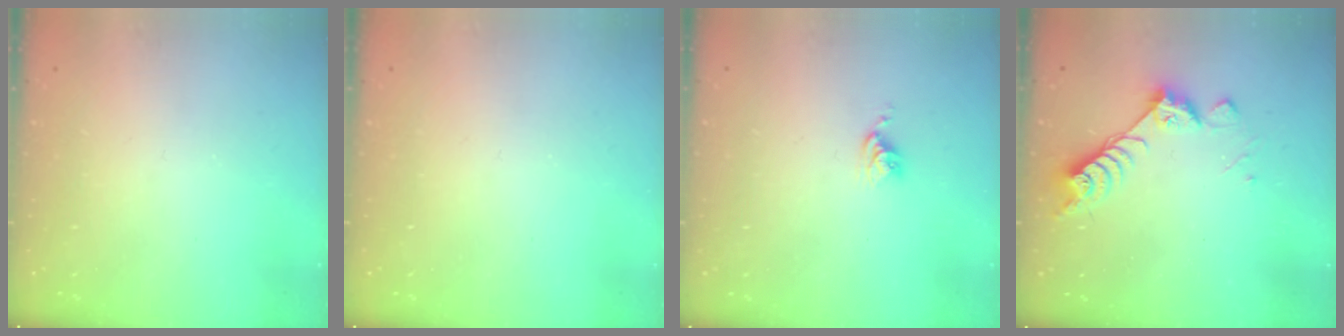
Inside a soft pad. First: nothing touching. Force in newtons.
{"total": 0.0}
{"total": 3.8, "press": 3.8, "slide": 0.1}
{"total": 7.0, "press": 6.9, "slide": 1.4}